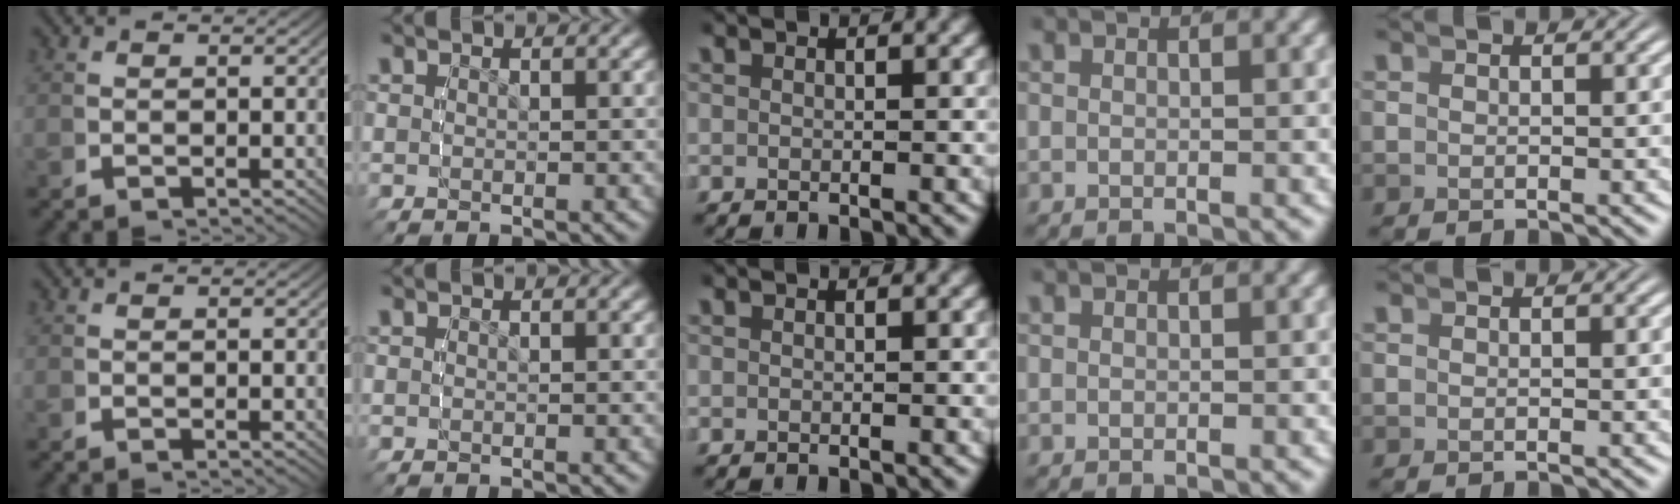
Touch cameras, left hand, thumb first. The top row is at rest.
{}